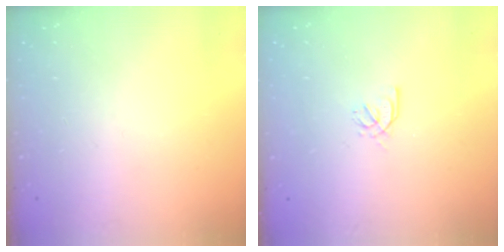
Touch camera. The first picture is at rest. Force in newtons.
{"total": 1.7, "press": 1.6, "slide": 0.5}